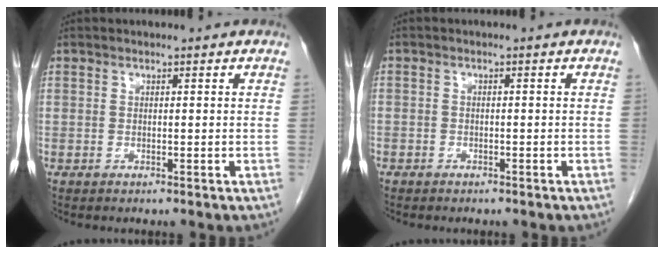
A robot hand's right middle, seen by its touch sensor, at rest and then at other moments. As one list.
[{"total": 1.5, "force": [-1.2, 0.8, 0.3], "torque": [-0.013, 0.000, -0.017]}]